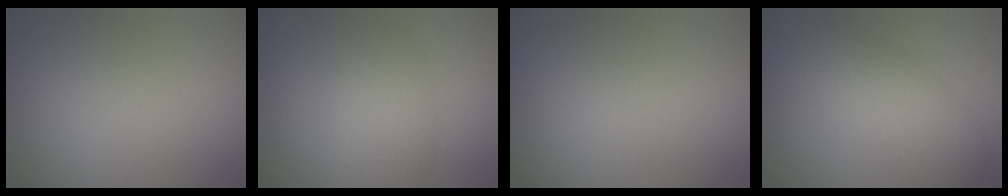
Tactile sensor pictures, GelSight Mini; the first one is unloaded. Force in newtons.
{"total": 2.9, "press": 2.9, "slide": 0.1}
{"total": 0.0}
{"total": 4.8, "press": 4.8, "slide": 0.1}